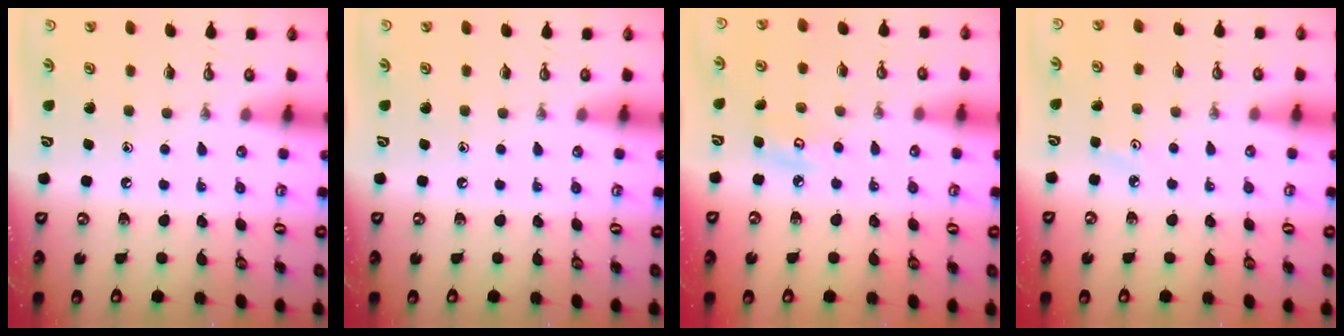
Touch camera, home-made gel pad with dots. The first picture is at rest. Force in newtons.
{"total": 0.0}
{"total": 5.7, "press": 5.7, "slide": 0.5}
{"total": 2.8, "press": 2.8, "slide": 0.4}